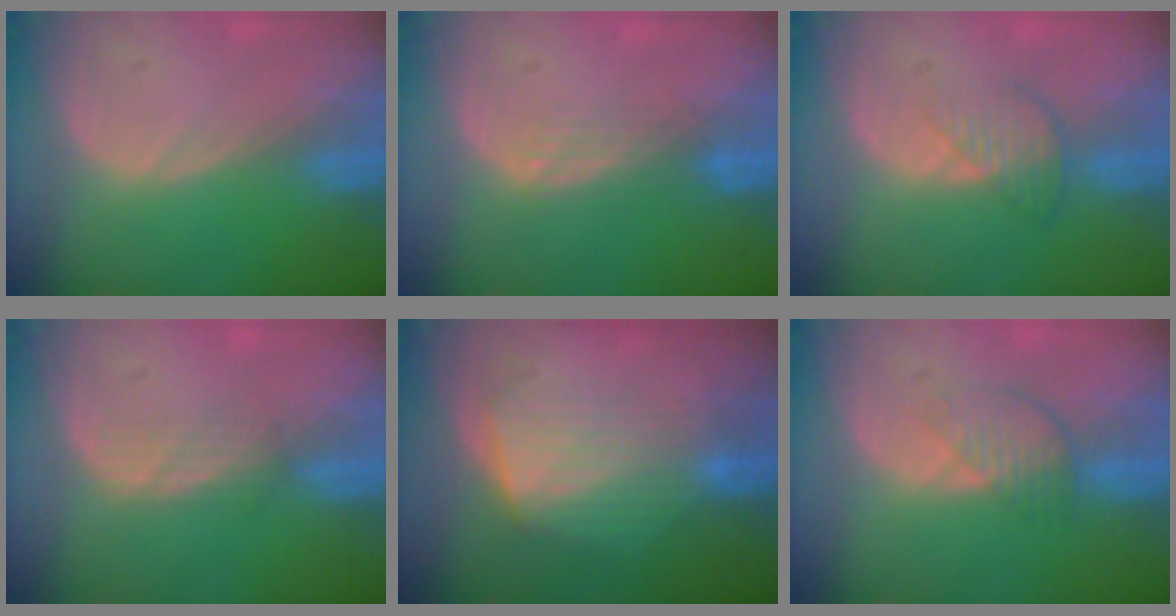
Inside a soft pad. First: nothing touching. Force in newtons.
{"total": 3.0, "press": 2.5, "slide": 1.7}
{"total": 3.8, "press": 3.4, "slide": 1.6}
{"total": 2.4, "press": 2.4, "slide": 0.5}
{"total": 6.5, "press": 6.1, "slide": 2.1}
{"total": 3.9, "press": 3.6, "slide": 1.4}